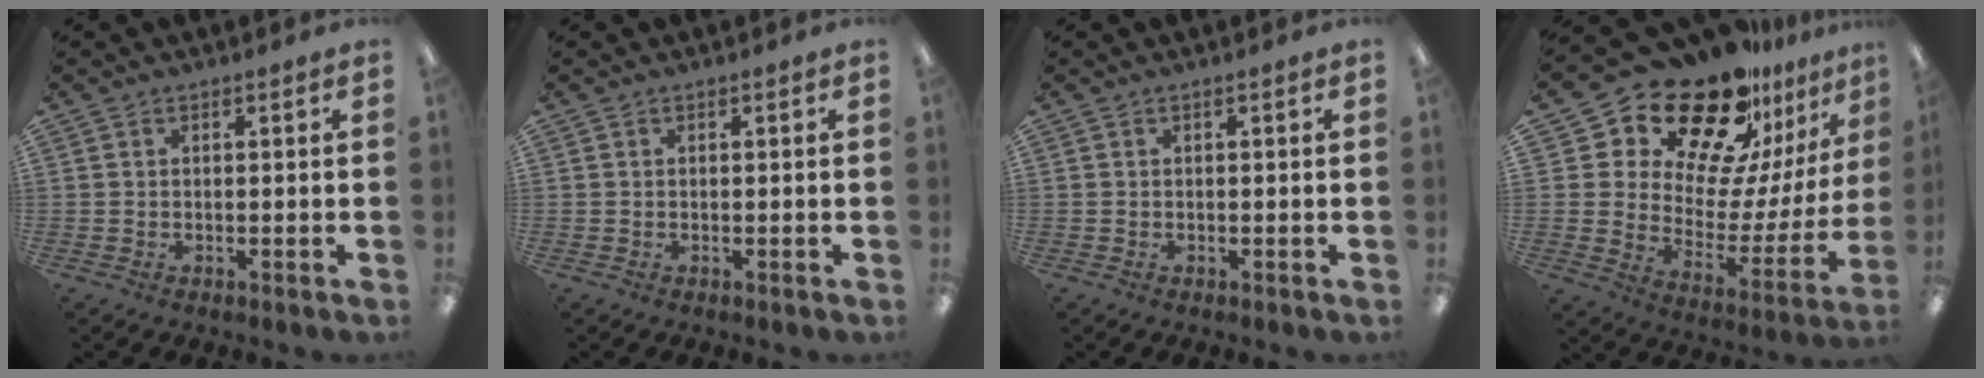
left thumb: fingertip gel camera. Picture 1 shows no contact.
{"total": 0.0}
{"total": 0.0}
{"total": 23.5, "force": [19.1, 9.4, 9.9], "torque": [-0.166, -0.142, 0.338]}